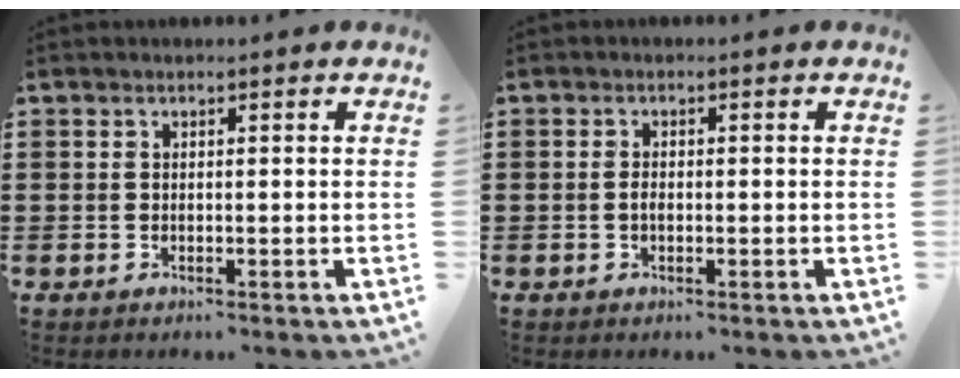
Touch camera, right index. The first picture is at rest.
{"total": 1.2, "force": [-0.3, 0.6, 1.0], "torque": [-0.020, 0.000, -0.006]}